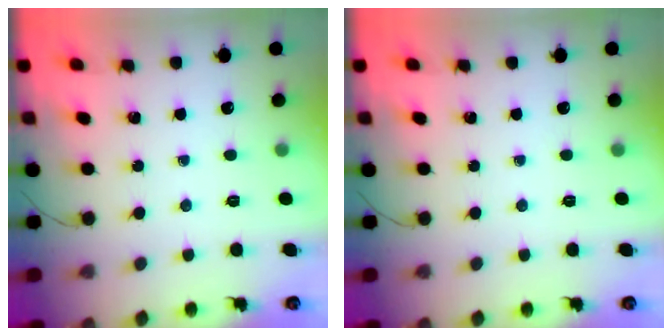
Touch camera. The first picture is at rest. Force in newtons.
{"total": 0.0}